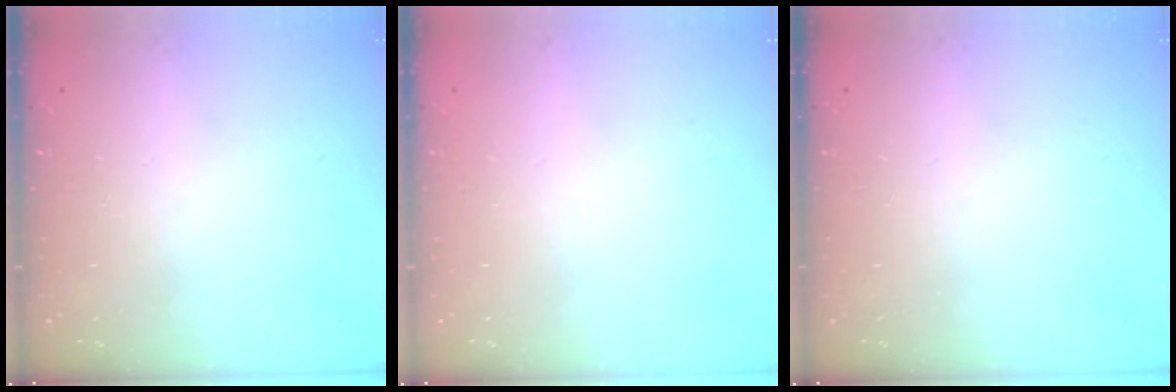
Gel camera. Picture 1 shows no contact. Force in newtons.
{"total": 0.0}
{"total": 0.0}